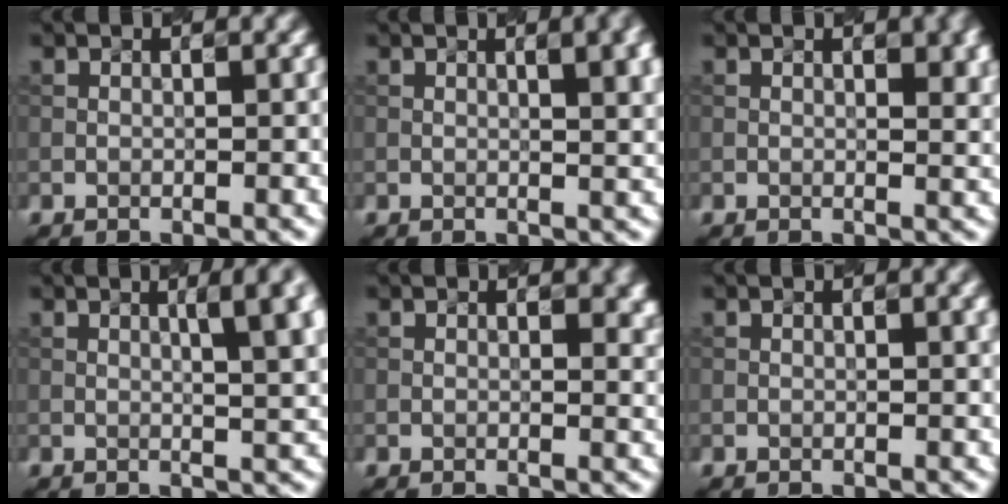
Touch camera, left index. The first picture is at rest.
{"total": 6.1, "force": [2.0, 2.5, 5.2], "torque": [-0.030, 0.022, 0.023]}
{"total": 3.5, "force": [1.3, 1.5, 2.9], "torque": [-0.023, 0.008, 0.021]}
{"total": 6.4, "force": [1.8, 2.0, 5.8], "torque": [-0.045, 0.019, 0.028]}
{"total": 2.7, "force": [1.1, 1.3, 2.1], "torque": [-0.013, 0.005, 0.013]}
{"total": 1.3, "force": [0.5, 0.4, 1.2], "torque": [-0.013, 0.003, 0.003]}